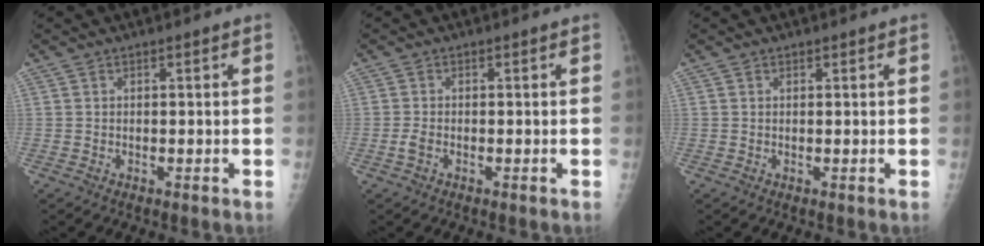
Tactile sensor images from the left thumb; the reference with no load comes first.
{"total": 1.5, "force": [-0.7, 0.8, 1.1], "torque": [-0.027, 0.000, -0.015]}
{"total": 0.0}